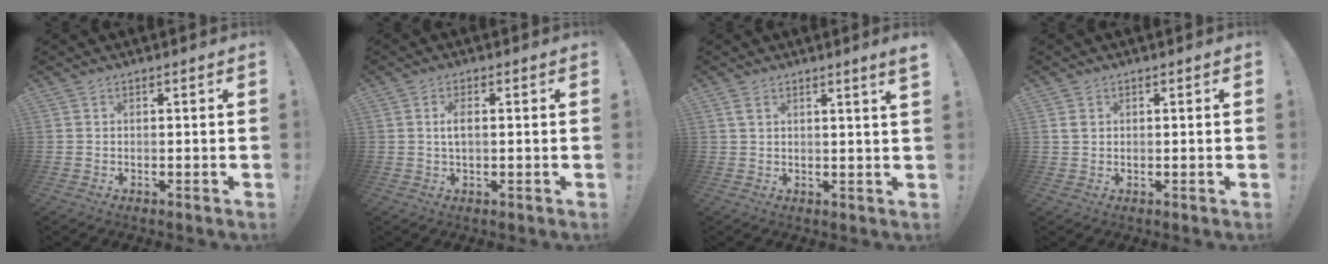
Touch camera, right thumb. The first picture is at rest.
{"total": 3.0, "force": [0.3, 1.0, 2.8], "torque": [-0.049, 0.002, 0.004]}
{"total": 3.3, "force": [2.2, -0.6, 2.4], "torque": [-0.032, -0.013, 0.034]}
{"total": 1.6, "force": [0.6, 1.2, 0.8], "torque": [-0.013, 0.002, 0.010]}